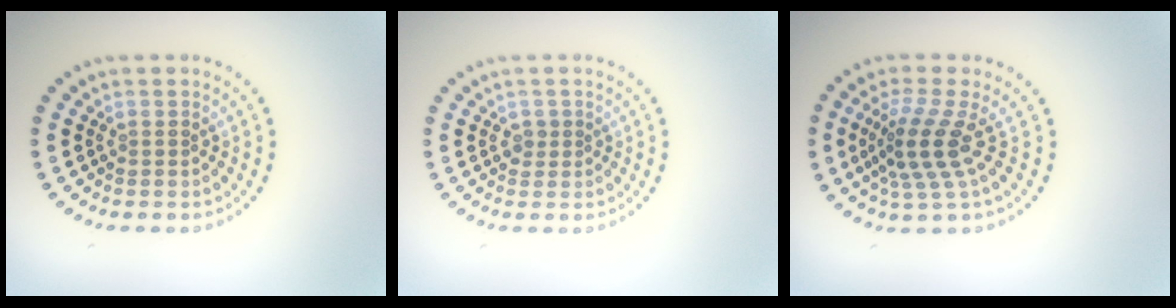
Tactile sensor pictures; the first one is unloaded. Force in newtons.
{"total": 0.9, "press": 0.8, "slide": 0.4}
{"total": 4.1, "press": 2.9, "slide": 2.9}